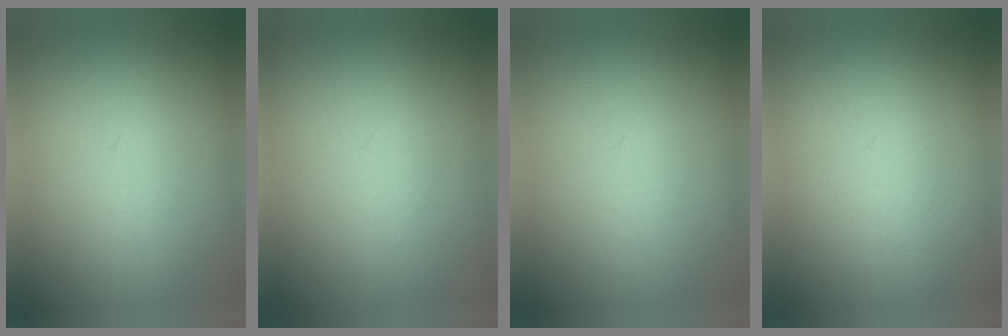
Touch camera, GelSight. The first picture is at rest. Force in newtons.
{"total": 4.4}
{"total": 0.0}
{"total": 1.2}